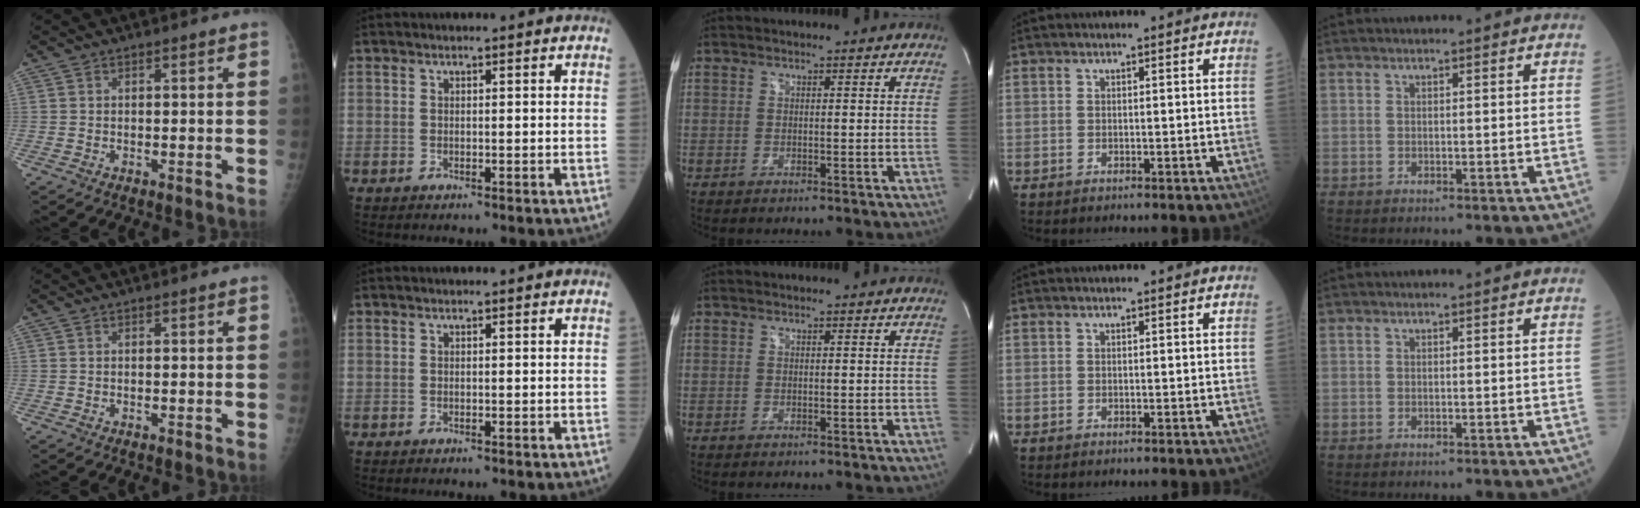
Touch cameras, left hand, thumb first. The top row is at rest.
{}